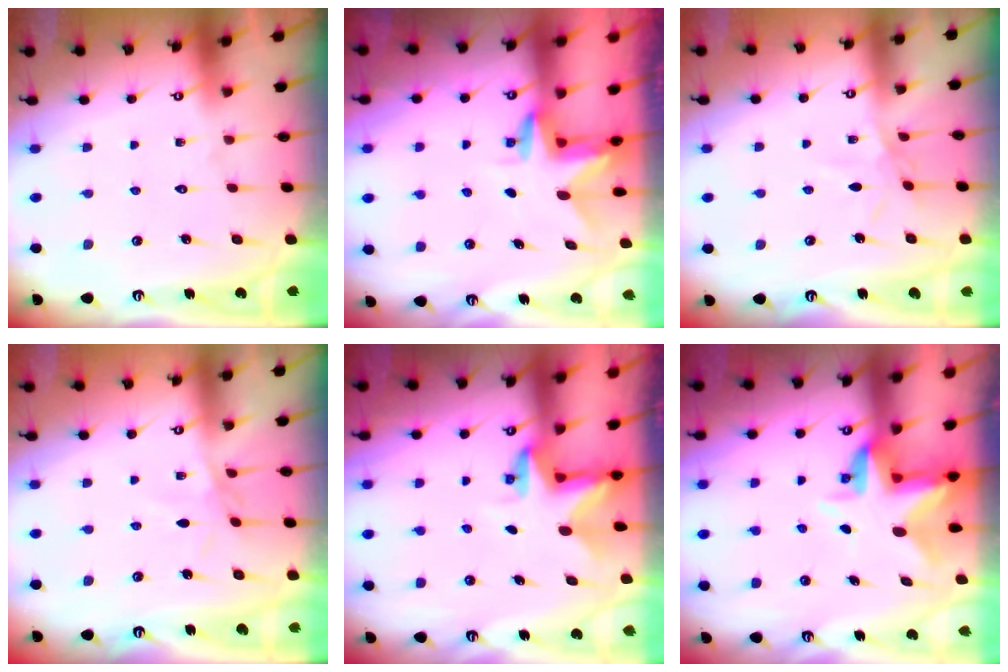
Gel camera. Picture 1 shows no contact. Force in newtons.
{"total": 3.1, "press": 3.1, "slide": 0.2}
{"total": 3.6, "press": 3.5, "slide": 0.5}
{"total": 2.6, "press": 2.6, "slide": 0.1}
{"total": 2.9, "press": 2.9, "slide": 0.3}
{"total": 5.1, "press": 5.1, "slide": 0.1}